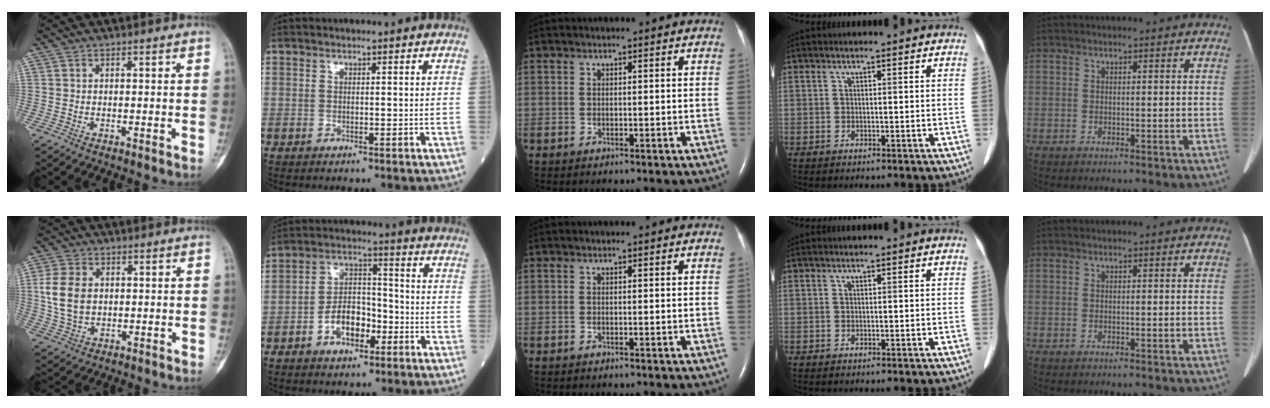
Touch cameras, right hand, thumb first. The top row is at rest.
{"thumb": {"total": 8.8, "force": [1.0, 6.3, 6.1], "torque": [-0.122, 0.000, 0.024]}, "index": {"total": 7.9, "force": [-3.3, 4.3, 5.7], "torque": [-0.111, 0.019, -0.057]}}